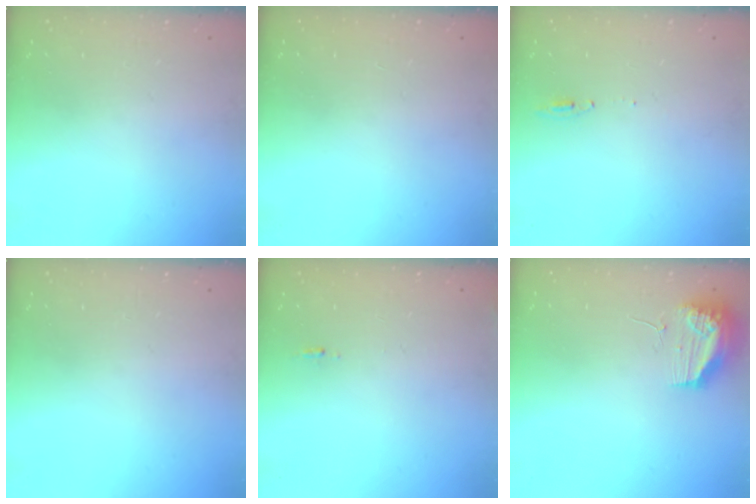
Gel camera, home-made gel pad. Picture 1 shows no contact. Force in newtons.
{"total": 0.0}
{"total": 4.8, "press": 4.6, "slide": 1.6}
{"total": 0.0}
{"total": 5.6, "press": 5.3, "slide": 1.8}
{"total": 10.6, "press": 10.5, "slide": 1.3}